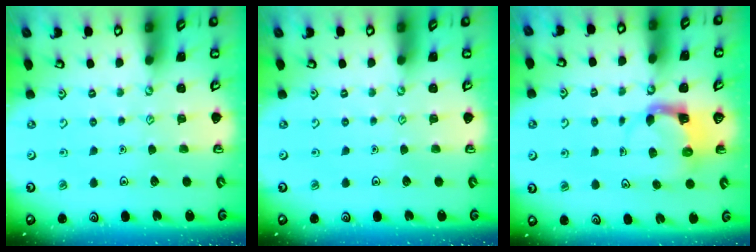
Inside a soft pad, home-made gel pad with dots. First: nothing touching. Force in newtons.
{"total": 0.0}
{"total": 3.8, "press": 3.8, "slide": 0.7}